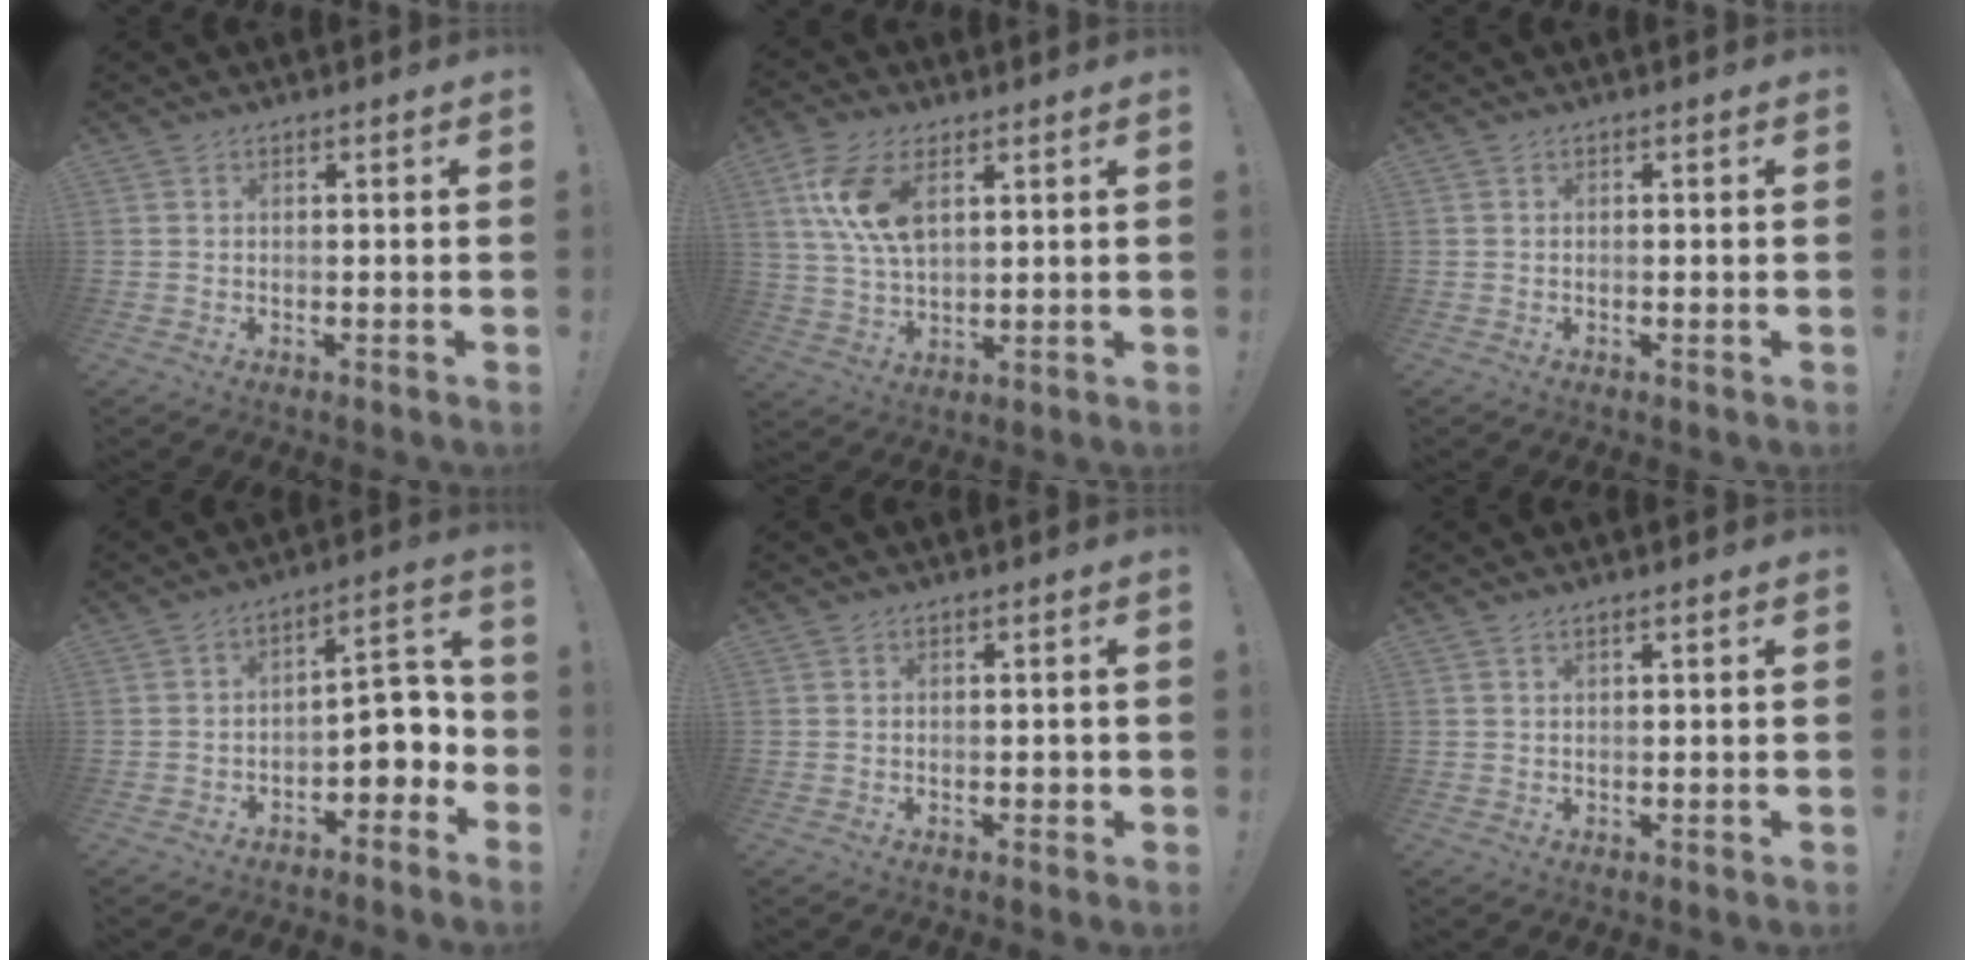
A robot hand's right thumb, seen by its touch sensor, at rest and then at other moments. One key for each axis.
{"total": 11.8, "fx": 4.9, "fy": 6.1, "fz": 8.8, "tx": -0.176, "ty": -0.014, "tz": 0.091}
{"total": 0.0}
{"total": 7.3, "fx": -2.2, "fy": 4.8, "fz": 5.1, "tx": -0.053, "ty": 0.009, "tz": -0.036}
{"total": 1.2, "fx": -0.2, "fy": 0.9, "fz": 0.7, "tx": -0.012, "ty": 0.005, "tz": -0.004}
{"total": 1.1, "fx": 0.6, "fy": -0.1, "fz": 1.0, "tx": -0.020, "ty": 0.000, "tz": 0.010}